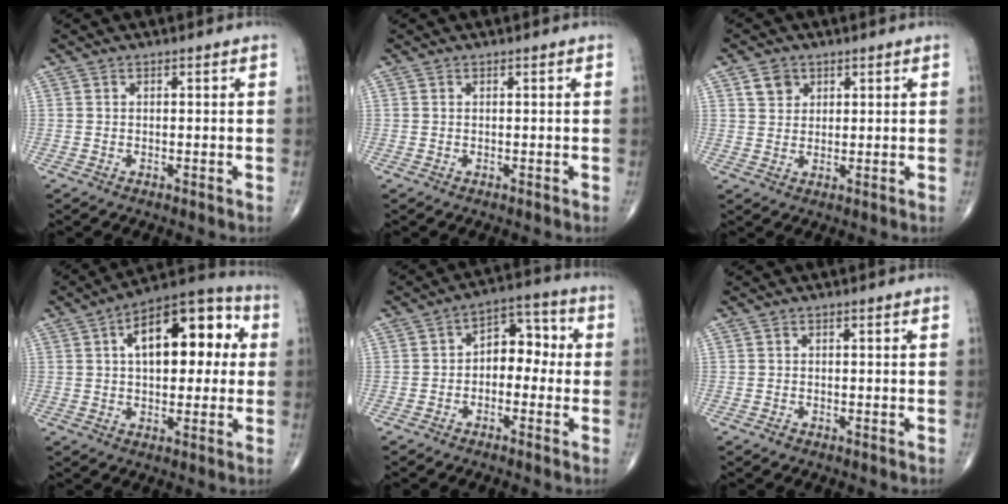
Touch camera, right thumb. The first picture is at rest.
{"total": 0.0}
{"total": 3.7, "force": [1.9, 3.0, 1.3], "torque": [-0.007, -0.009, 0.034]}
{"total": 17.2, "force": [3.7, 8.9, 14.3], "torque": [-0.173, 0.030, 0.045]}
{"total": 7.7, "force": [-0.5, 5.2, 5.6], "torque": [-0.047, 0.037, -0.025]}
{"total": 0.6, "force": [-0.4, 0.4, 0.2], "torque": [-0.002, 0.000, -0.009]}